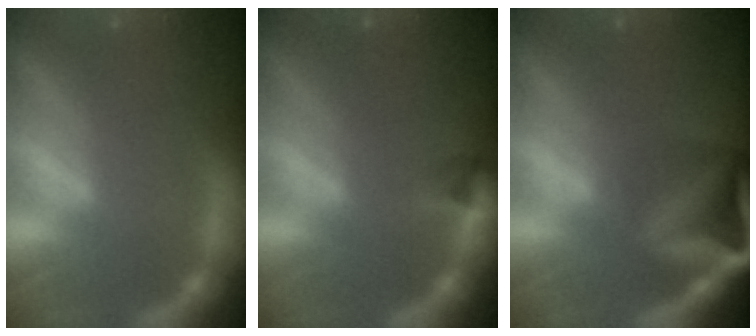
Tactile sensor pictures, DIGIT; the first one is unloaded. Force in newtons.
{"total": 1.4}
{"total": 9.5}